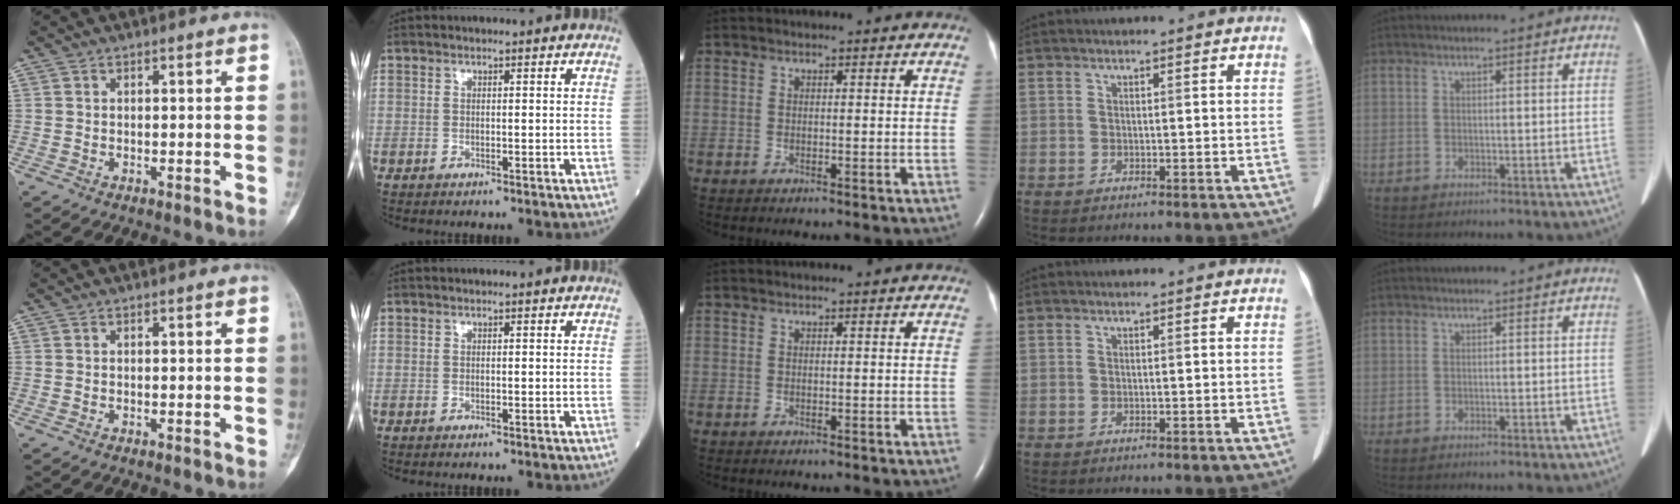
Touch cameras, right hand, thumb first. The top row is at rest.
{}